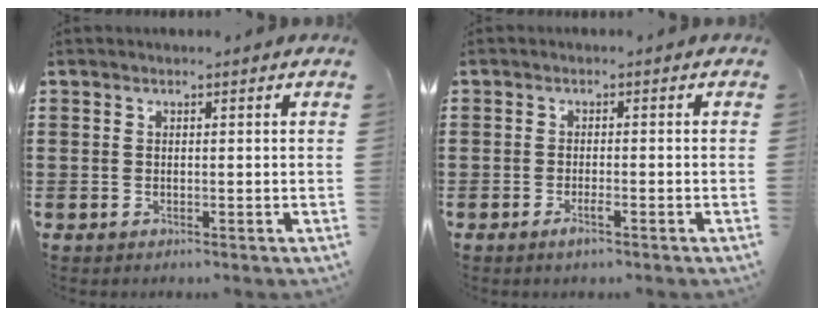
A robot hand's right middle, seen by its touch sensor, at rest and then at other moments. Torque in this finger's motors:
{"motor_torque": [0.57, -0.23, 0.02, 0.04]}